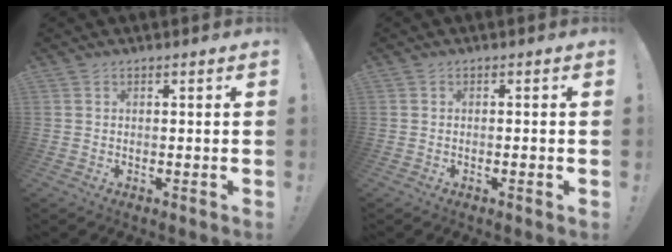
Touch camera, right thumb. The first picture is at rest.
{"total": 0.9, "force": [-0.4, -0.1, 0.8], "torque": [-0.012, 0.000, -0.007]}